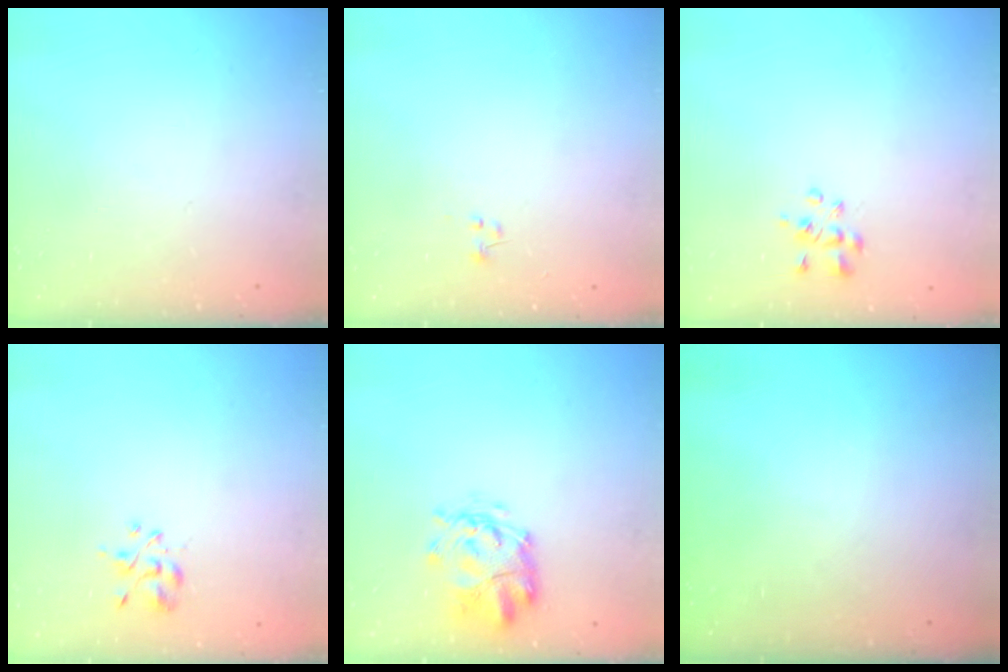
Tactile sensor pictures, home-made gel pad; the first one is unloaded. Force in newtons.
{"total": 0.6, "press": 0.6, "slide": 0.2}
{"total": 3.9, "press": 3.9, "slide": 0.6}
{"total": 2.4, "press": 2.1, "slide": 1.2}
{"total": 3.8, "press": 3.4, "slide": 1.7}
{"total": 0.0}